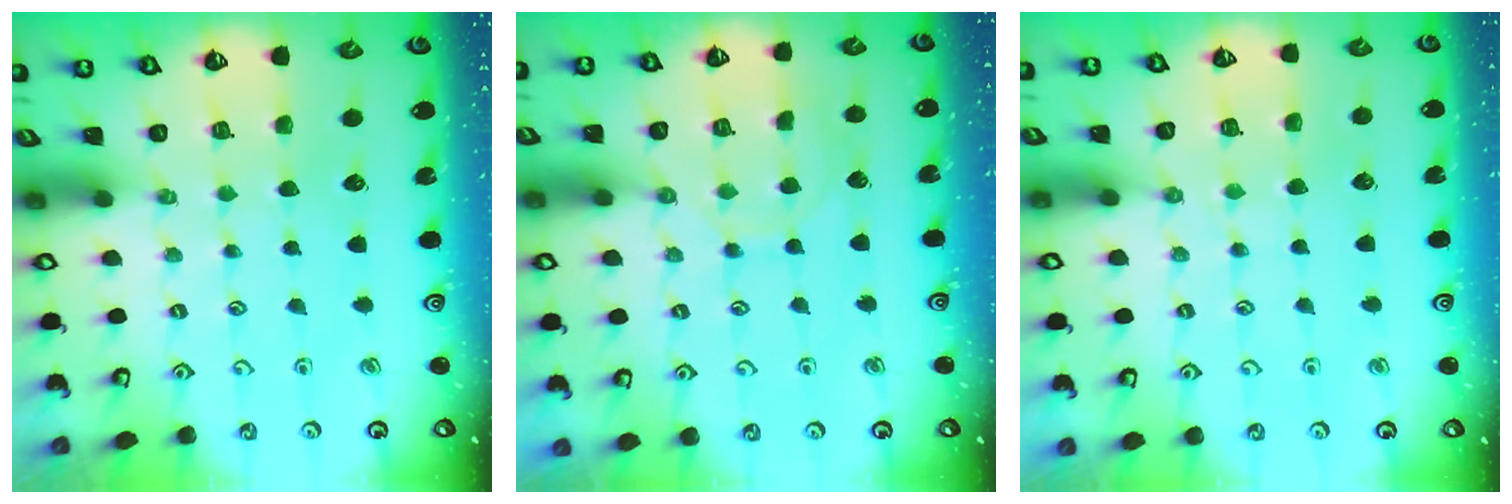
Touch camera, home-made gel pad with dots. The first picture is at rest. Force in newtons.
{"total": 6.9, "press": 6.8, "slide": 0.8}
{"total": 4.5, "press": 4.5, "slide": 0.6}